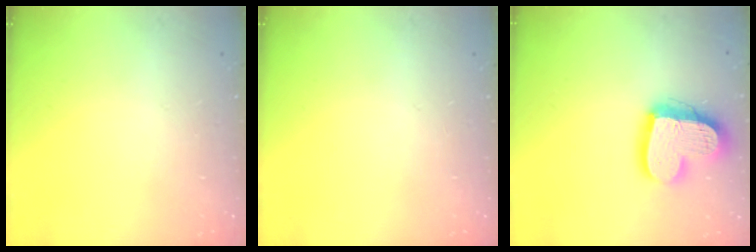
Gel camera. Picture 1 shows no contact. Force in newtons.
{"total": 0.0}
{"total": 17.2, "press": 17.2, "slide": 1.4}